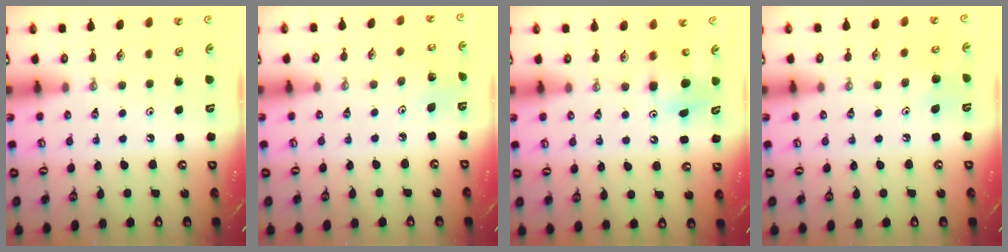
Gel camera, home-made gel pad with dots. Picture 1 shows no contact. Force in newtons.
{"total": 3.0, "press": 3.0, "slide": 0.1}
{"total": 7.9, "press": 7.8, "slide": 1.1}
{"total": 5.9, "press": 5.8, "slide": 0.6}